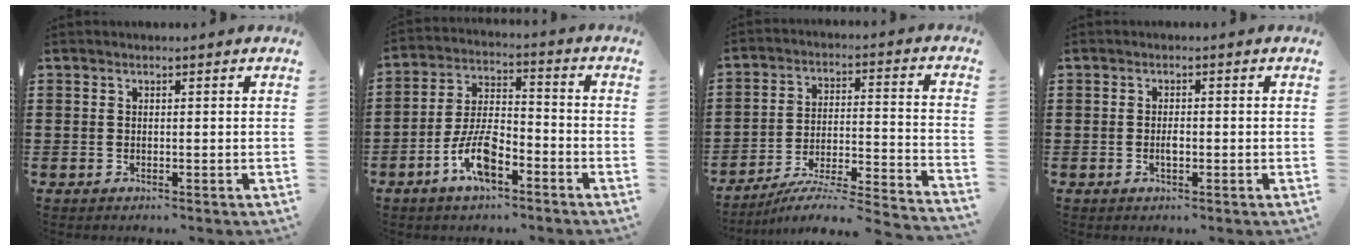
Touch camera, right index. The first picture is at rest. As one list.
[{"total": 8.7, "force": [-4.6, 3.4, 6.6], "torque": [-0.146, 0.000, -0.085]}, {"total": 5.5, "force": [-4.9, 0.1, 2.4], "torque": [-0.047, -0.019, -0.100]}, {"total": 1.5, "force": [-0.3, 0.7, 1.3], "torque": [-0.026, 0.001, -0.005]}]